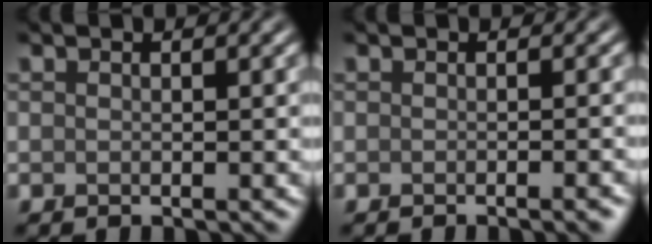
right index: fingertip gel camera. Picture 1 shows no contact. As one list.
[{"total": 2.1, "force": [-0.9, 0.6, 1.8], "torque": [-0.008, -0.001, -0.012]}]